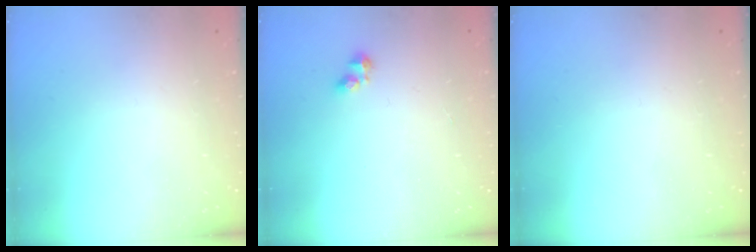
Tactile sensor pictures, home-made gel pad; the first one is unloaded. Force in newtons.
{"total": 2.7, "press": 2.7, "slide": 0.4}
{"total": 0.0}